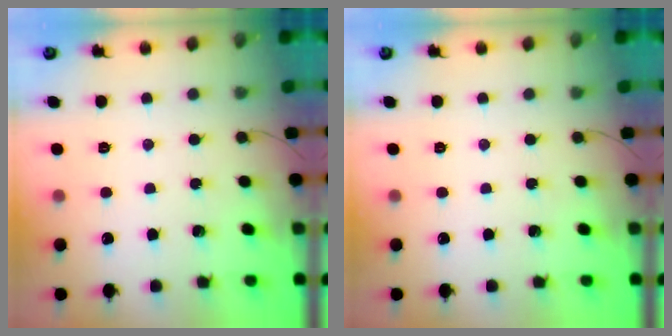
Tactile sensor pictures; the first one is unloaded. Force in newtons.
{"total": 0.0}